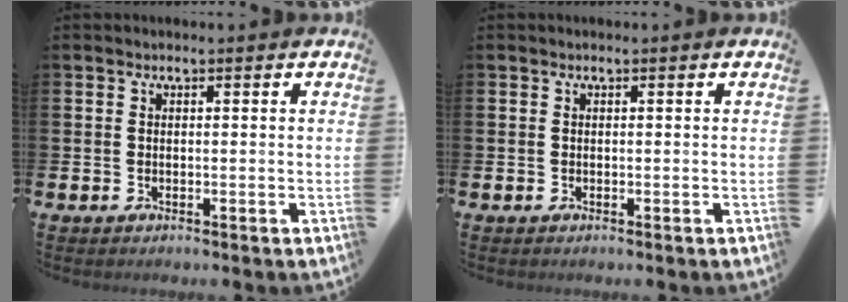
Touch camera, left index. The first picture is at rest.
{"total": 0.0}